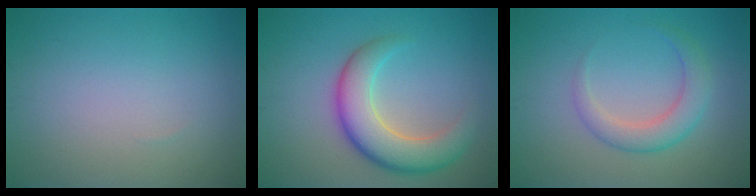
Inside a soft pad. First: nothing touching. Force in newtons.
{"total": 6.6, "press": 6.5, "slide": 0.5}
{"total": 3.2, "press": 3.2, "slide": 0.3}